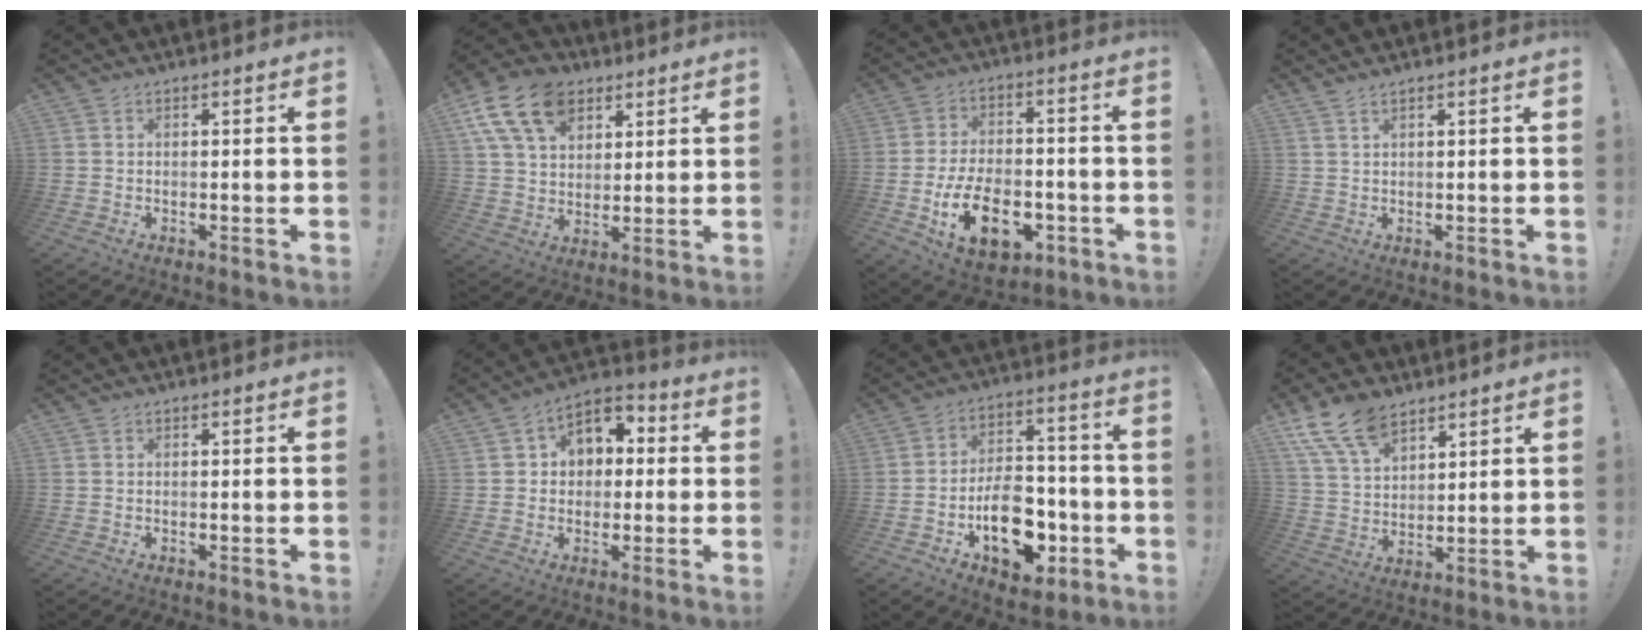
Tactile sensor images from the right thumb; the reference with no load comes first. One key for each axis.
{"total": 17.0, "fx": 8.4, "fy": 11.5, "fz": 9.3, "tx": -0.161, "ty": -0.038, "tz": 0.158}
{"total": 17.6, "fx": -6.9, "fy": 10.5, "fz": 12.3, "tx": -0.205, "ty": 0.042, "tz": -0.108}
{"total": 3.2, "fx": 2.5, "fy": -0.1, "fz": 1.9, "tx": -0.046, "ty": -0.012, "tz": 0.046}
{"total": 0.0}
{"total": 8.0, "fx": 1.6, "fy": 7.0, "fz": 3.7, "tx": -0.051, "ty": -0.001, "tz": 0.036}
{"total": 17.0, "fx": -6.8, "fy": 10.9, "fz": 11.2, "tx": -0.163, "ty": 0.055, "tz": -0.099}
{"total": 12.5, "fx": 8.9, "fy": 6.5, "fz": 5.9, "tx": -0.114, "ty": -0.043, "tz": 0.170}